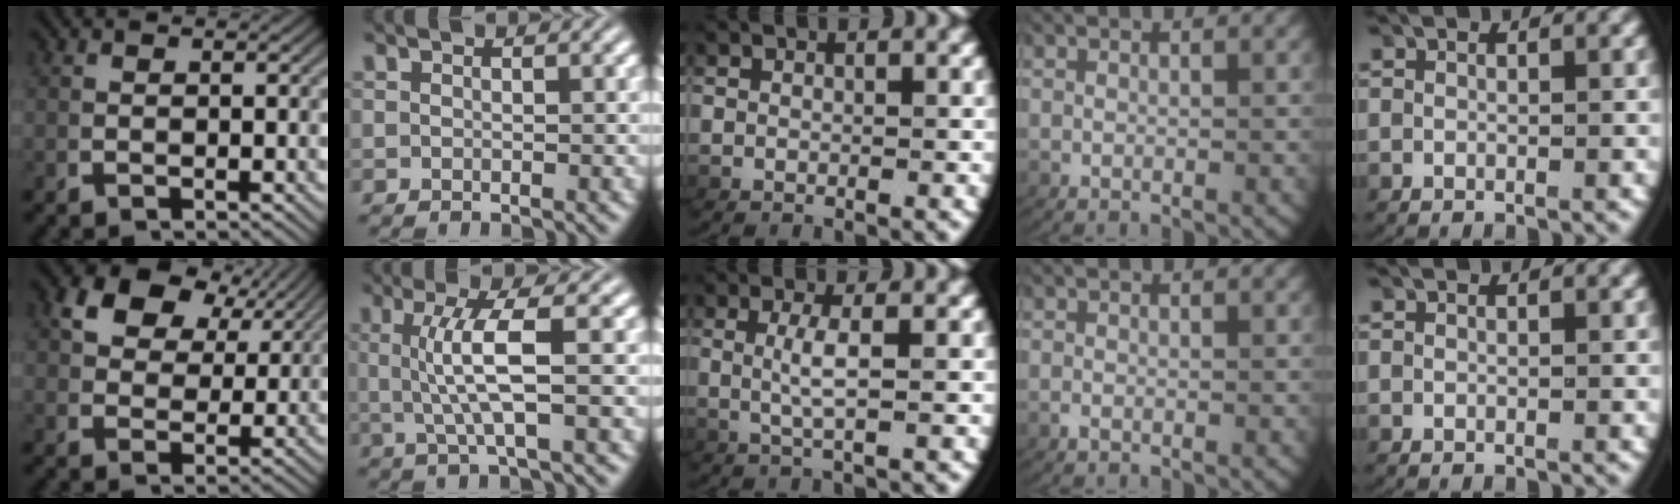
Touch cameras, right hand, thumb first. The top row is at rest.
{"thumb": {"total": 7.0, "force": [4.2, 3.8, 4.1], "torque": [-0.081, 0.004, 0.077]}, "index": {"total": 4.4, "force": [0.2, -0.6, 4.4], "torque": [-0.076, 0.000, 0.013]}, "middle": {"total": 2.2, "force": [0.3, -0.3, 2.1], "torque": [-0.049, -0.006, 0.015]}, "ring": {"total": 0.6, "force": [-0.5, 0.2, 0.3], "torque": [-0.013, -0.005, -0.007]}}